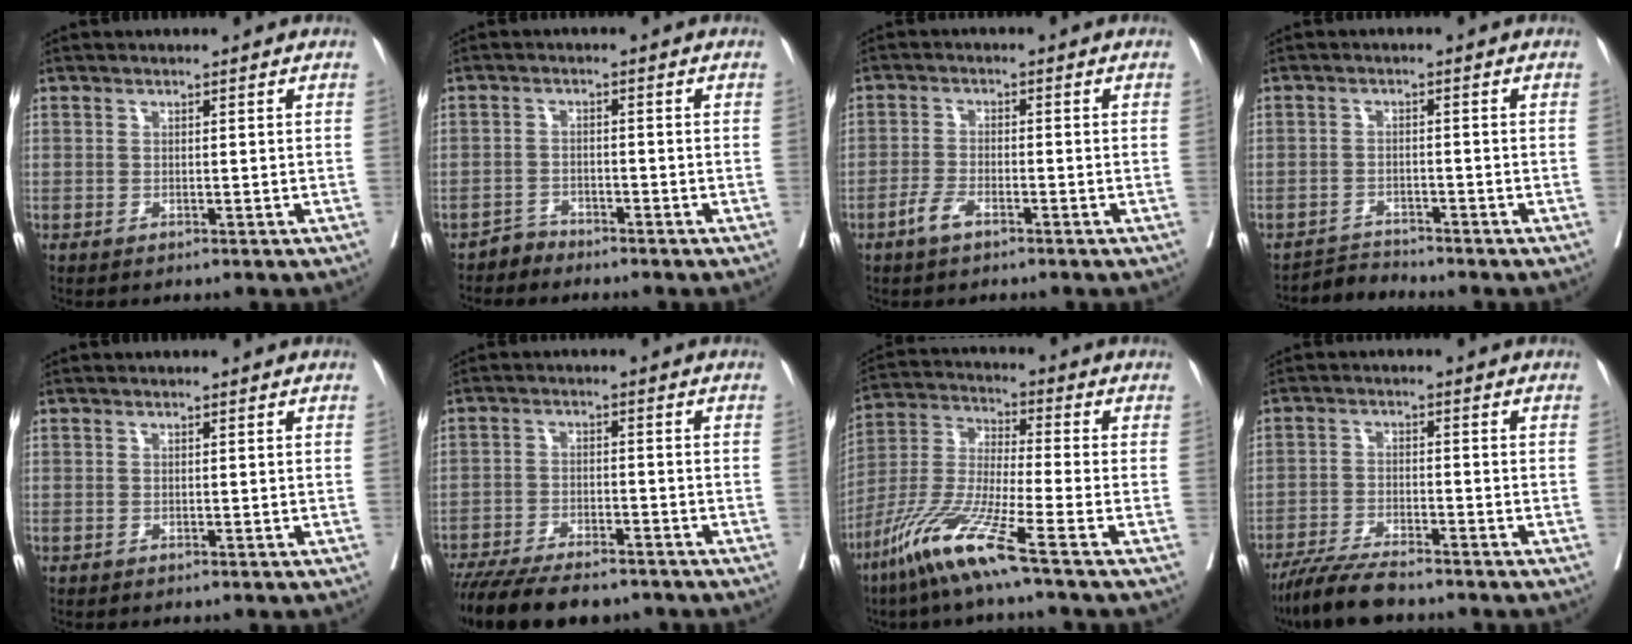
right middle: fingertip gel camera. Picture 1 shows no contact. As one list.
[{"total": 1.9, "force": [-1.7, 0.5, -0.8], "torque": [0.020, -0.001, -0.031]}, {"total": 2.9, "force": [-2.0, 0.7, 1.9], "torque": [-0.042, 0.000, -0.041]}, {"total": 2.7, "force": [-2.3, -0.4, -1.3], "torque": [0.031, -0.010, -0.037]}, {"total": 0.0}, {"total": 14.5, "force": [-12.0, 3.8, 7.1], "torque": [-0.139, -0.021, -0.187]}, {"total": 12.1, "force": [-7.5, -0.7, 9.5], "torque": [-0.203, -0.037, -0.157]}, {"total": 7.4, "force": [-6.3, 0.5, 3.8], "torque": [-0.070, -0.023, -0.115]}]